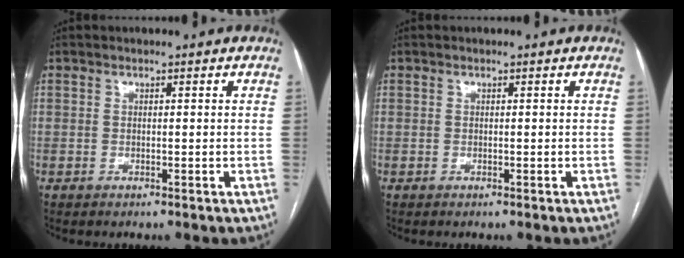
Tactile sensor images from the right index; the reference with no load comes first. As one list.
[{"total": 0.0}]